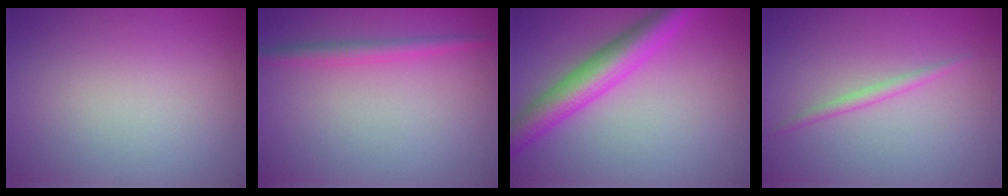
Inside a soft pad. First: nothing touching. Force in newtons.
{"total": 1.8, "press": 1.8, "slide": 0.1}
{"total": 5.7, "press": 5.7, "slide": 0.0}
{"total": 0.9, "press": 0.9, "slide": 0.1}